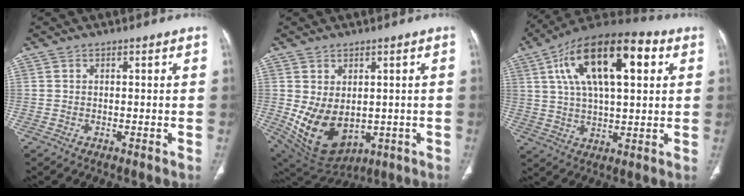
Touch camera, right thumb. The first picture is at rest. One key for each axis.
{"total": 12.4, "fx": -1.1, "fy": 8.5, "fz": 8.9, "tx": -0.142, "ty": -0.012, "tz": 0.018}
{"total": 21.5, "fx": 7.2, "fy": 9.3, "fz": 18.0, "tx": -0.295, "ty": 0.010, "tz": 0.113}